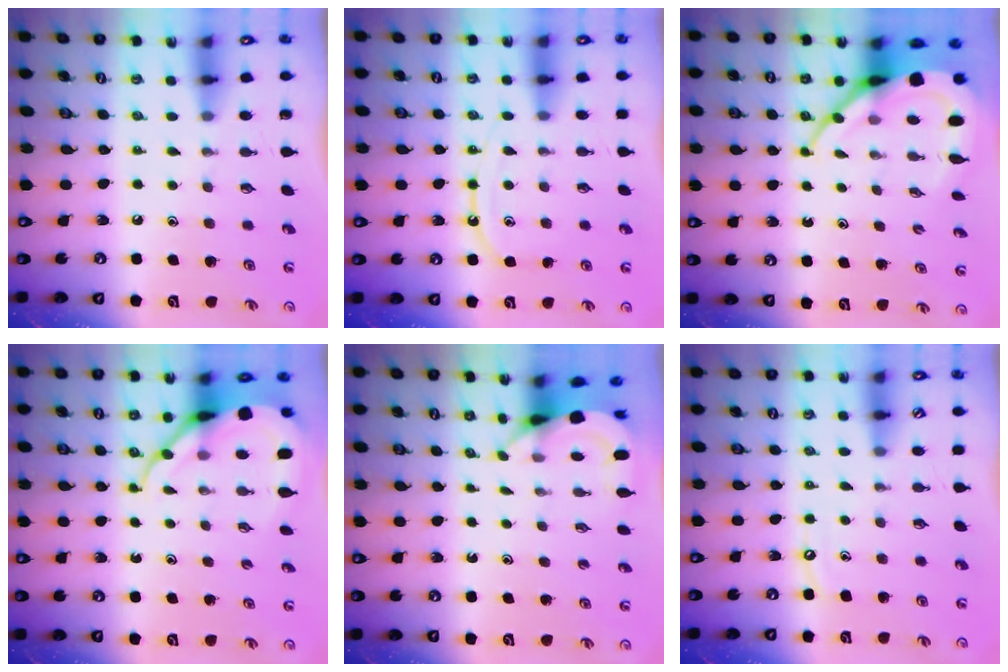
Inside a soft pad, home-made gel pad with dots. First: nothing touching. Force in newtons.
{"total": 9.6, "press": 9.5, "slide": 0.9}
{"total": 11.6, "press": 11.5, "slide": 1.2}
{"total": 9.8, "press": 9.8, "slide": 1.1}
{"total": 3.7, "press": 3.7, "slide": 0.2}
{"total": 4.0, "press": 4.0, "slide": 0.6}